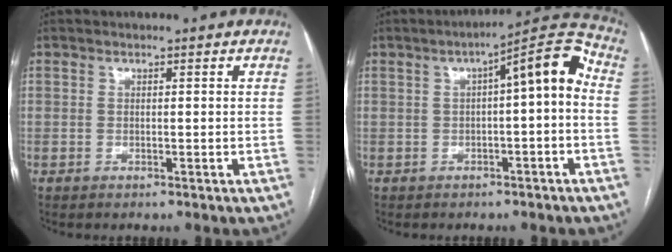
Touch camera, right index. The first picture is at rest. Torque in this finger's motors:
{"motor_torque": [0.57, 0.20, 0.21, 0.08]}